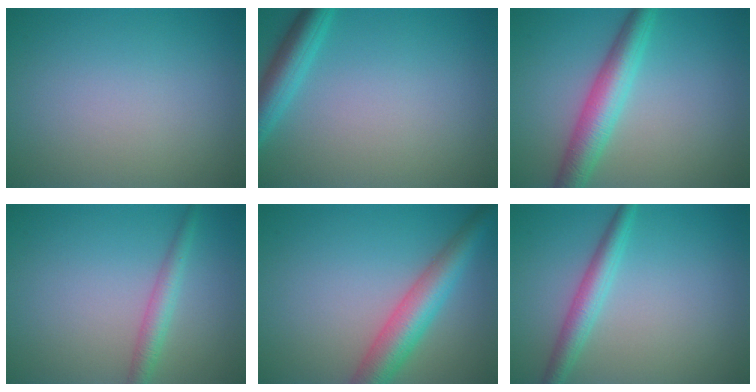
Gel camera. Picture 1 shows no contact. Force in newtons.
{"total": 3.4, "press": 3.4, "slide": 0.2}
{"total": 4.7, "press": 4.7, "slide": 0.1}
{"total": 2.3, "press": 2.3, "slide": 0.1}
{"total": 5.5, "press": 5.5, "slide": 0.2}
{"total": 2.9, "press": 2.9, "slide": 0.1}